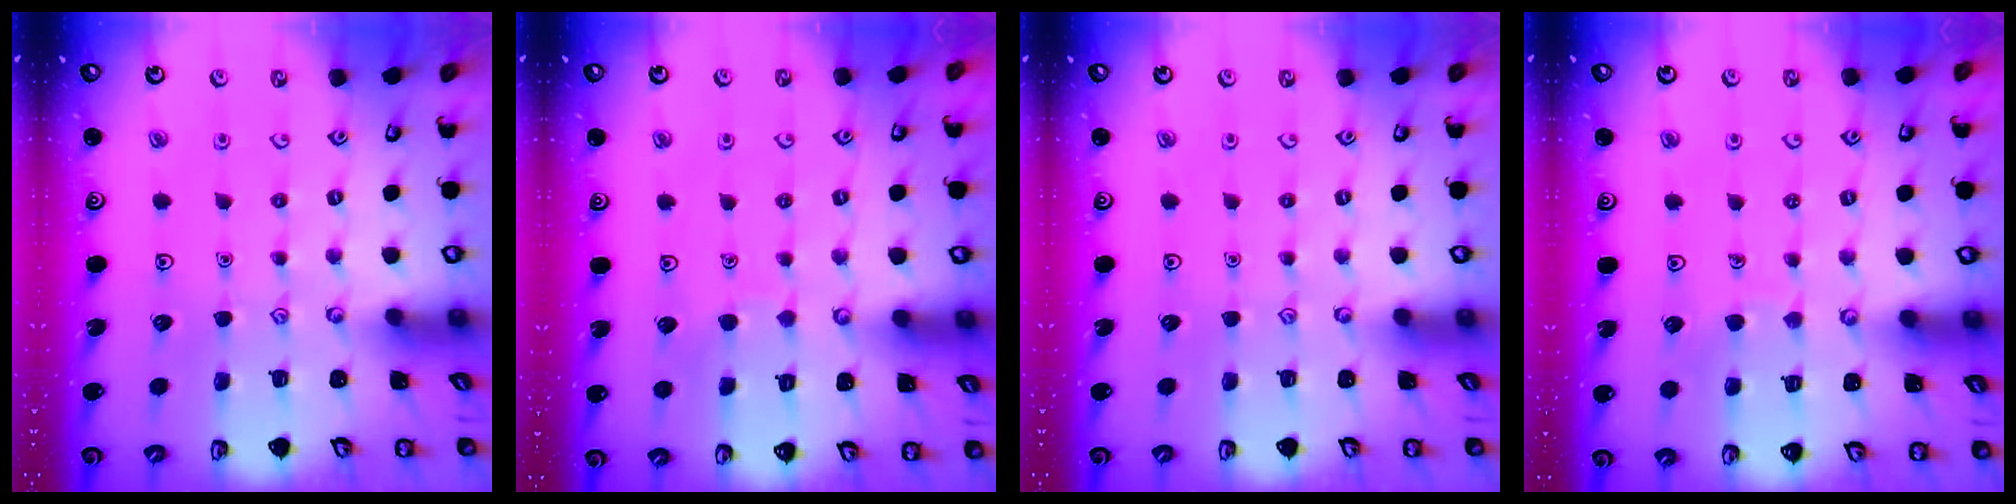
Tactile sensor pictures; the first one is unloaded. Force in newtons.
{"total": 3.2, "press": 3.2, "slide": 0.3}
{"total": 0.0}
{"total": 4.6, "press": 4.6, "slide": 0.4}